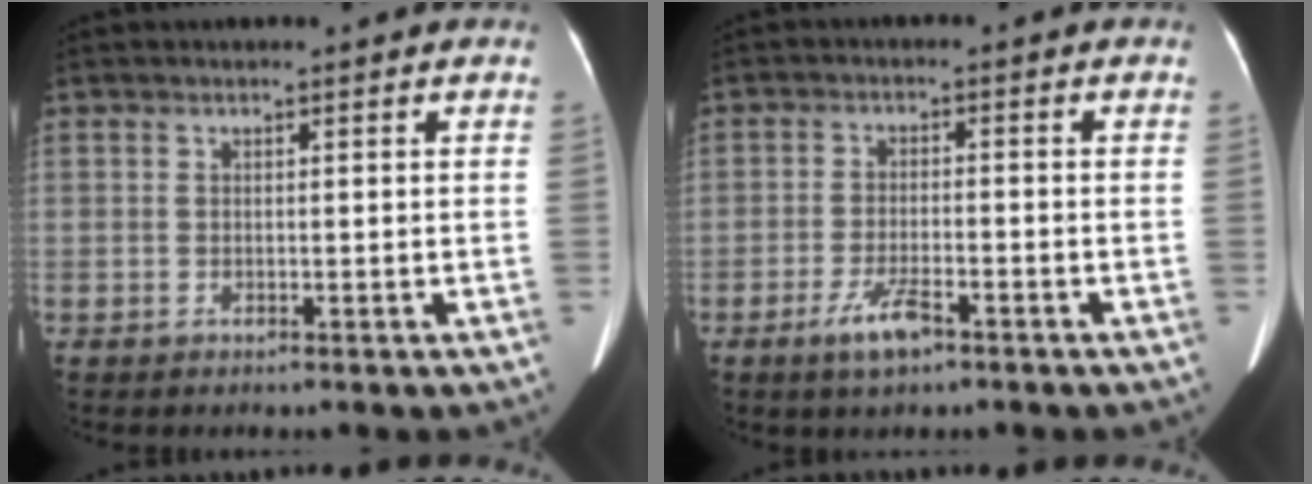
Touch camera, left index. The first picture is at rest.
{"total": 4.7, "force": [-3.0, 1.1, 3.4], "torque": [-0.075, -0.004, -0.052]}